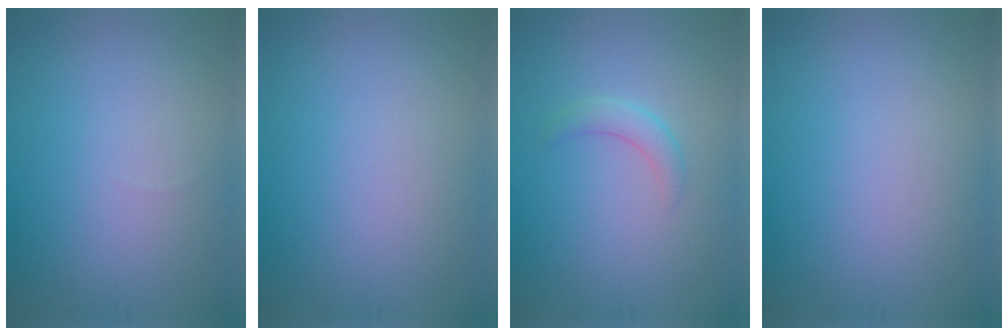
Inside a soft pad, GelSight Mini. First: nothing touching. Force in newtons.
{"total": 0.0}
{"total": 1.8, "press": 1.8, "slide": 0.0}
{"total": 0.0}